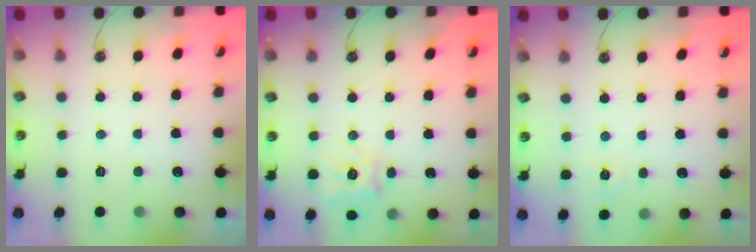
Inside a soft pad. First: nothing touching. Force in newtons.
{"total": 12.1, "press": 11.9, "slide": 1.6}
{"total": 3.5, "press": 3.5, "slide": 0.5}